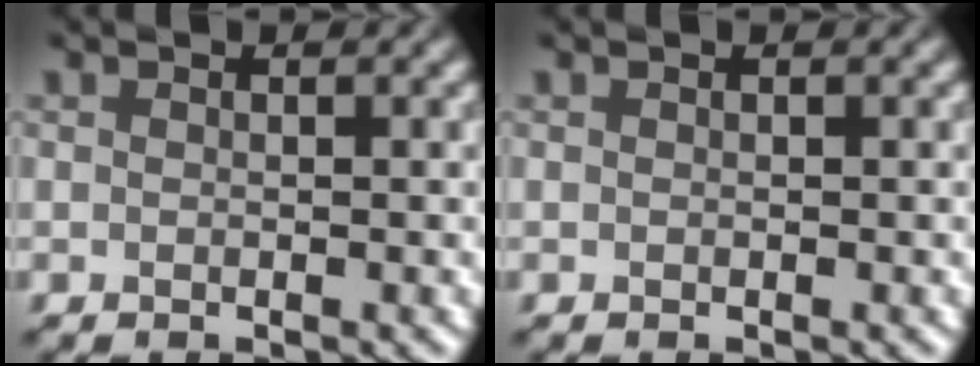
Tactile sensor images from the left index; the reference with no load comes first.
{"total": 0.0}